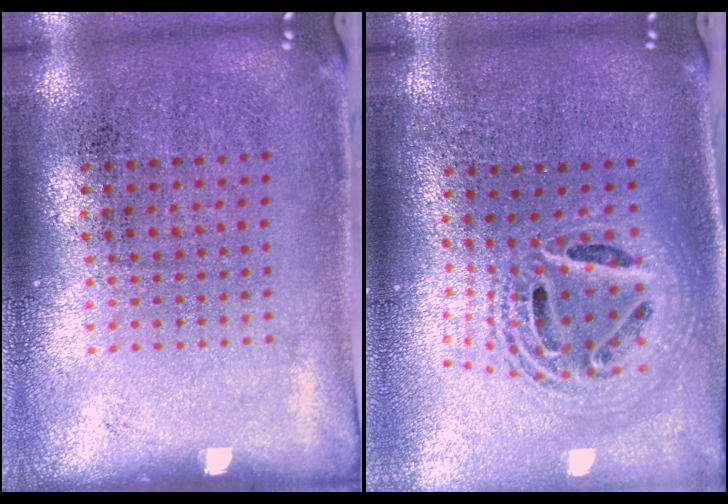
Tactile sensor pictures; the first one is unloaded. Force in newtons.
{"total": 2.2, "press": 1.6, "slide": 1.5}